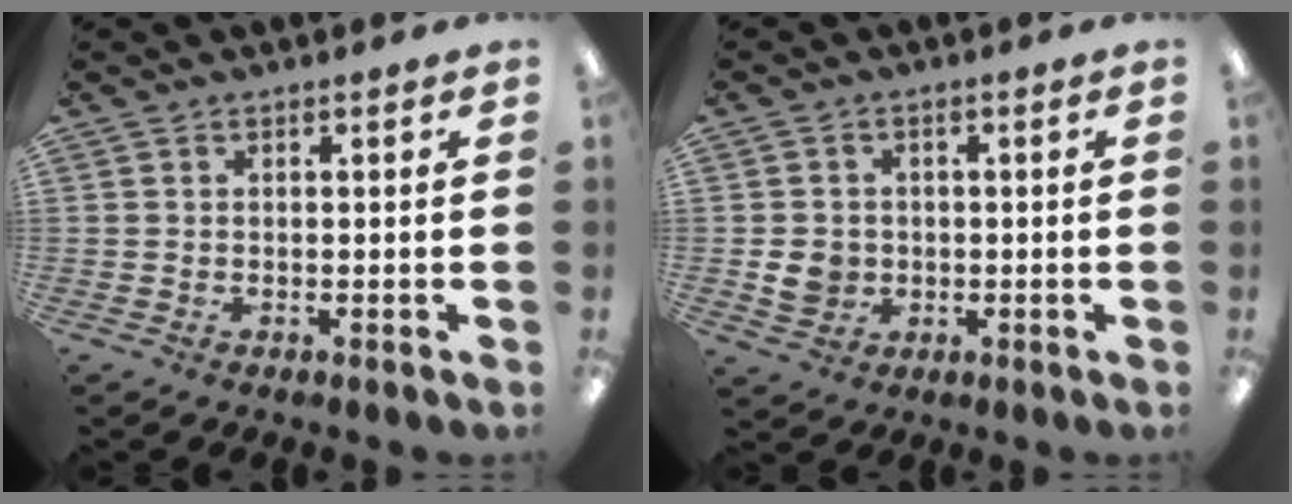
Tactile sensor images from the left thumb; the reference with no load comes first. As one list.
[{"total": 5.3, "force": [-0.8, 4.7, 2.2], "torque": [-0.045, 0.004, -0.014]}]